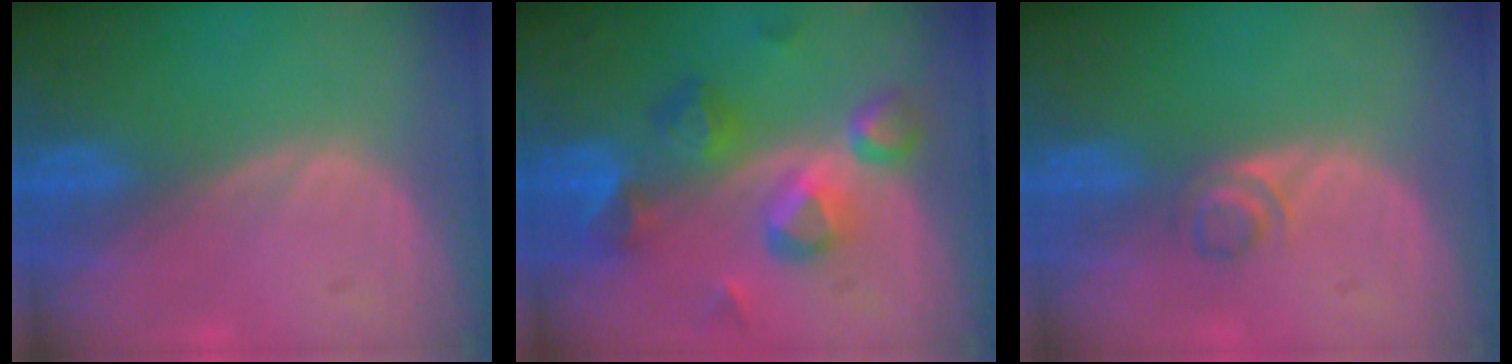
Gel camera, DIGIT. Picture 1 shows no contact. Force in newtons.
{"total": 9.4, "press": 8.1, "slide": 4.6}
{"total": 2.3, "press": 2.1, "slide": 1.0}